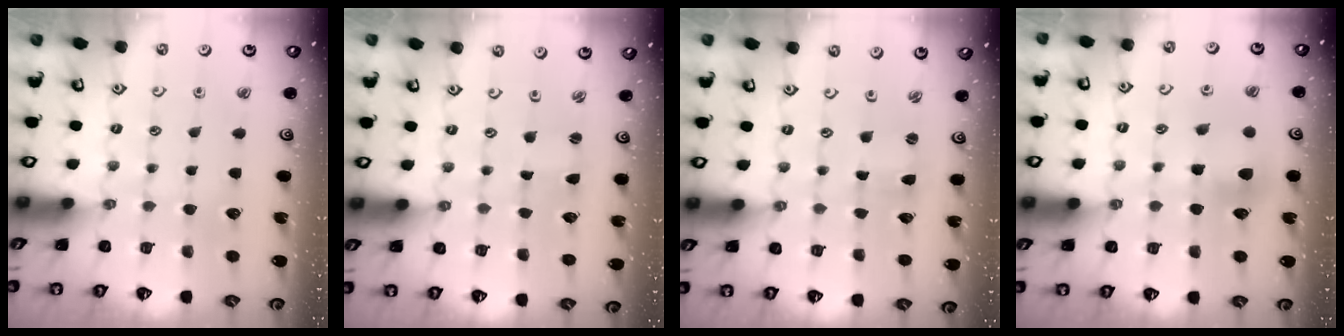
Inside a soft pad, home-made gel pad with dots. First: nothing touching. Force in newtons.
{"total": 0.0}
{"total": 1.3, "press": 1.2, "slide": 0.3}
{"total": 5.7, "press": 5.7, "slide": 0.6}